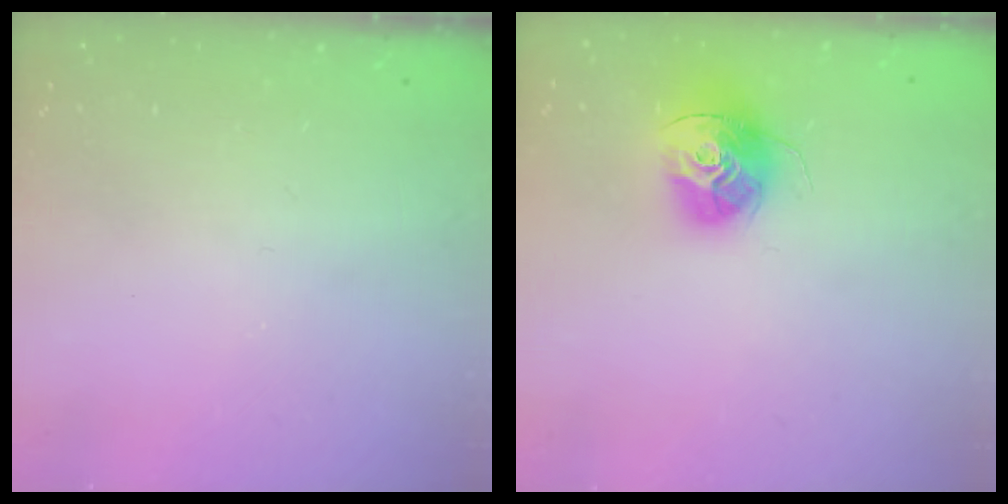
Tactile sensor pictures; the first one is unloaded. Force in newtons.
{"total": 13.7, "press": 13.6, "slide": 1.3}